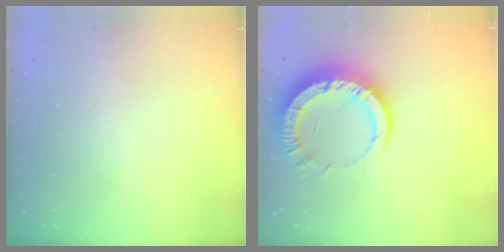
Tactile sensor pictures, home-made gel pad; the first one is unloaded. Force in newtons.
{"total": 12.4, "press": 12.4, "slide": 1.2}